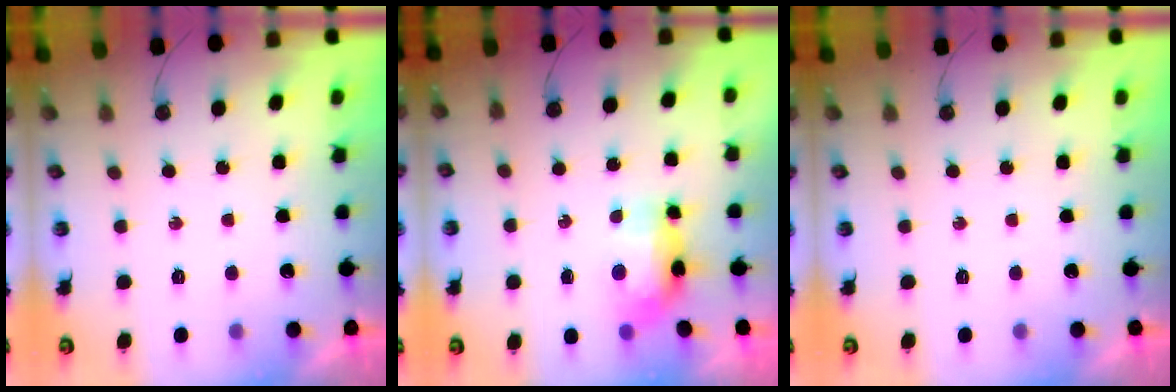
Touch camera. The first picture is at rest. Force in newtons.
{"total": 7.7, "press": 7.5, "slide": 1.5}
{"total": 0.0}